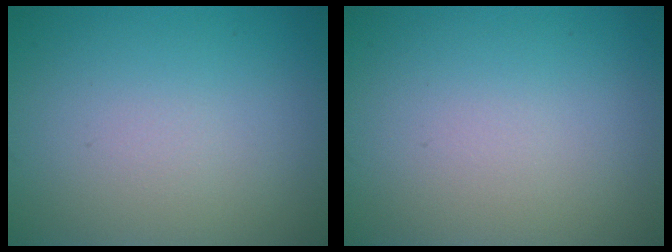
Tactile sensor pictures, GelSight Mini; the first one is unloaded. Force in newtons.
{"total": 0.0}